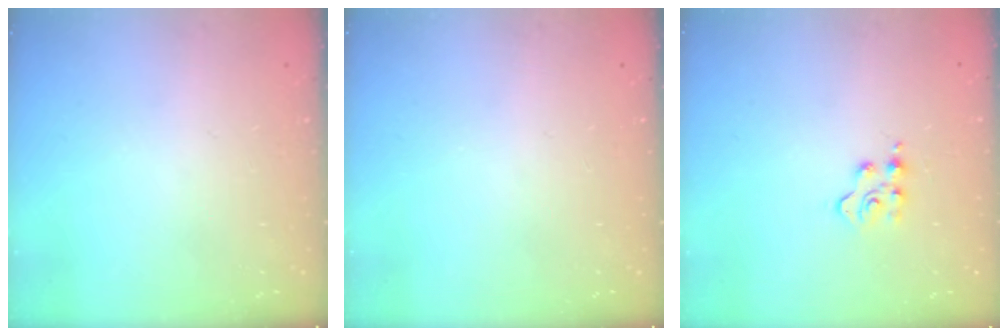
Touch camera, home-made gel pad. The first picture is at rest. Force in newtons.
{"total": 0.0}
{"total": 3.9, "press": 3.8, "slide": 0.5}